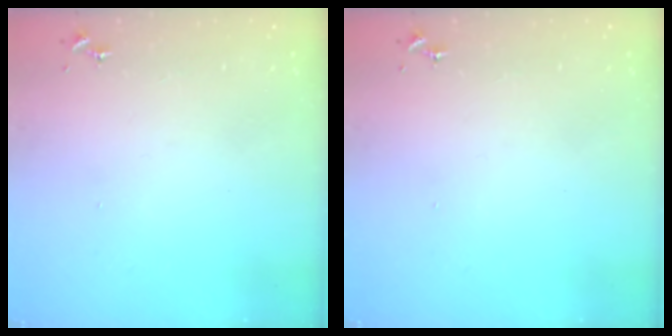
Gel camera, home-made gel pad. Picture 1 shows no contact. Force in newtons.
{"total": 0.0}